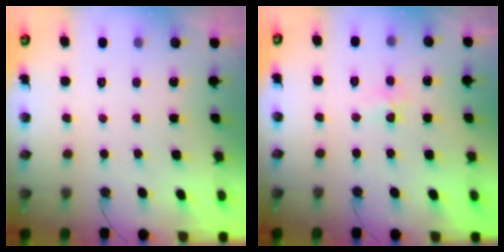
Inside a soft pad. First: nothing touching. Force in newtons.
{"total": 4.0, "press": 2.2, "slide": 3.4}